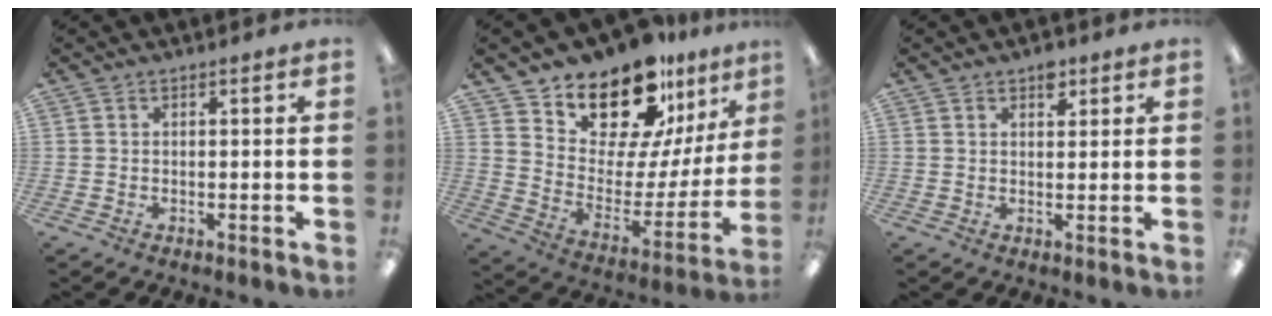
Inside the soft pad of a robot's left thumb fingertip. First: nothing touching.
{"total": 18.6, "force": [15.8, 6.9, 6.9], "torque": [-0.129, -0.125, 0.279]}
{"total": 3.6, "force": [2.3, 2.0, 1.9], "torque": [-0.008, -0.009, 0.034]}